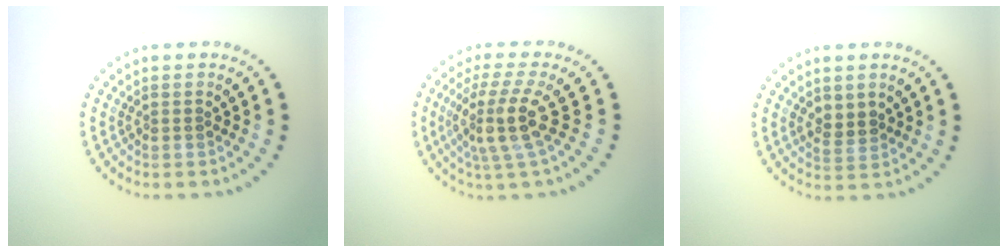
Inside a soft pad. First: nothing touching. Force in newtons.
{"total": 4.1, "press": 3.0, "slide": 2.8}
{"total": 1.8, "press": 1.7, "slide": 0.6}